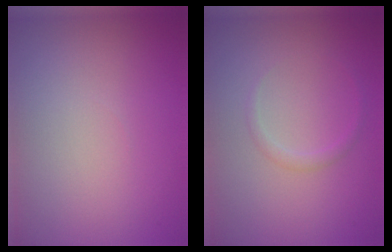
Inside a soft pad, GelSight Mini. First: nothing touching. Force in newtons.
{"total": 0.8, "press": 0.8, "slide": 0.0}